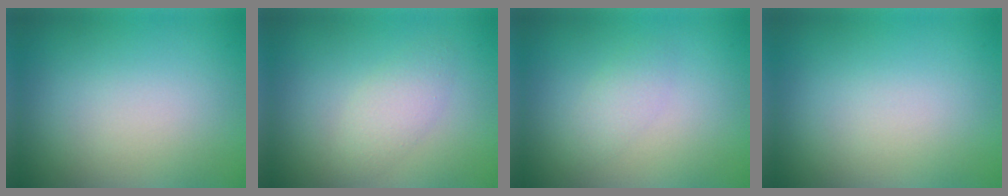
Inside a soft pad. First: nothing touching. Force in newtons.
{"total": 2.2, "press": 2.2, "slide": 0.2}
{"total": 1.5, "press": 1.5, "slide": 0.0}
{"total": 0.0}